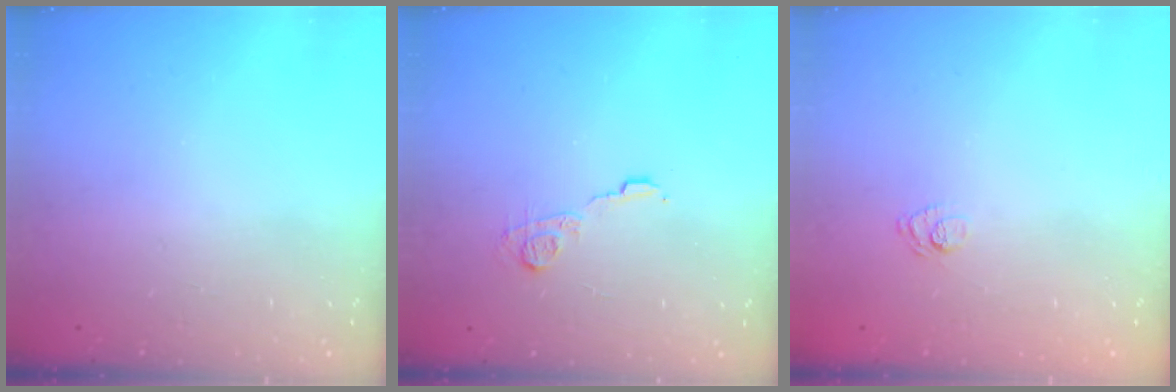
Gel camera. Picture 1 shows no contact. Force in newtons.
{"total": 7.3, "press": 7.2, "slide": 0.4}
{"total": 6.6, "press": 6.5, "slide": 1.4}